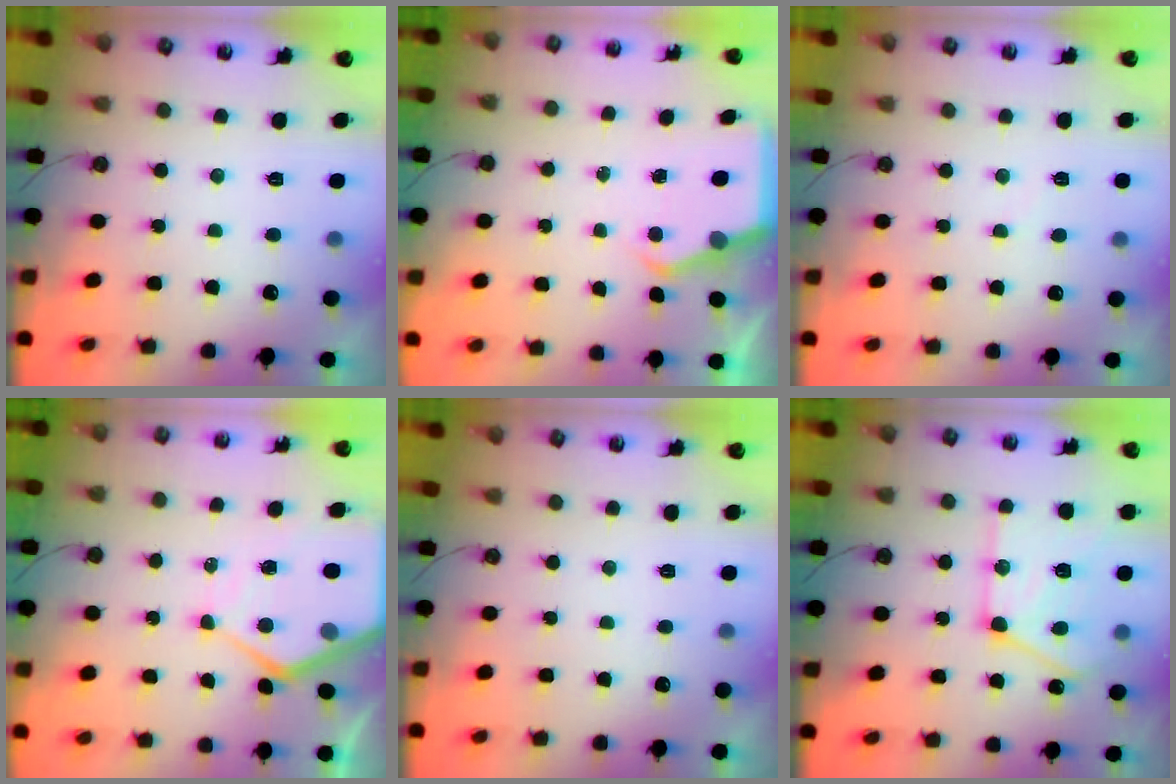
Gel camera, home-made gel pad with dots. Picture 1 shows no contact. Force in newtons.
{"total": 3.9, "press": 3.9, "slide": 0.4}
{"total": 2.7, "press": 2.6, "slide": 0.4}
{"total": 10.4, "press": 10.3, "slide": 0.9}
{"total": 0.0}
{"total": 18.7, "press": 18.7, "slide": 1.3}